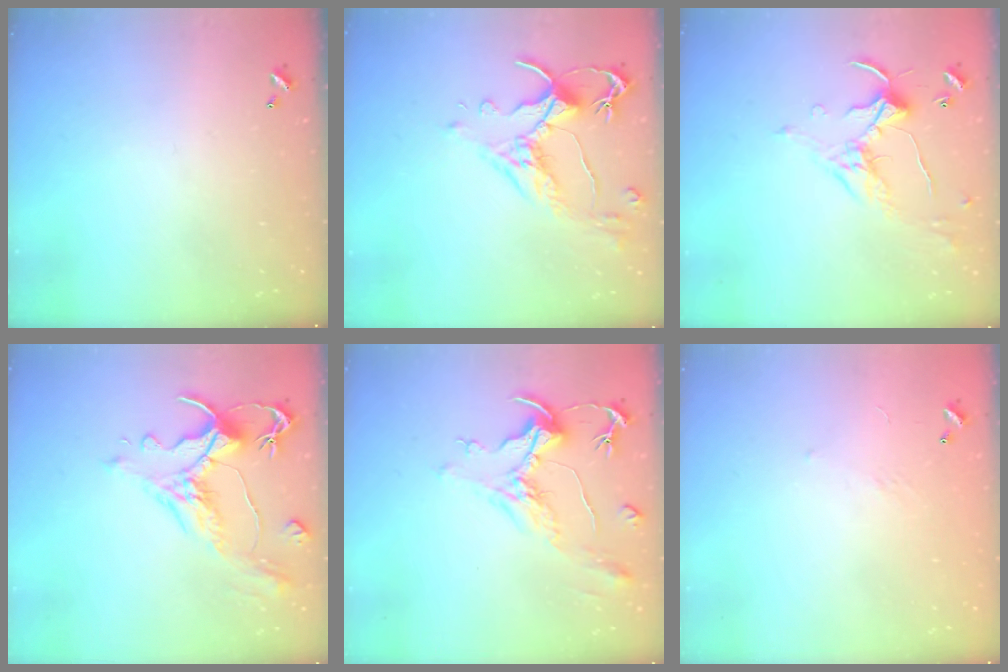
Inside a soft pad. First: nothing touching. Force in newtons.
{"total": 2.6, "press": 2.2, "slide": 1.3}
{"total": 1.7, "press": 1.4, "slide": 0.8}
{"total": 1.6, "press": 0.6, "slide": 1.5}
{"total": 2.2, "press": 1.7, "slide": 1.3}
{"total": 6.7, "press": 6.6, "slide": 0.8}